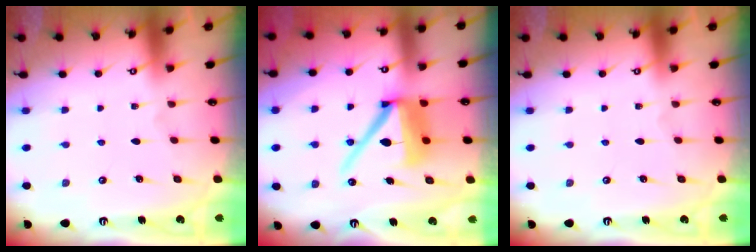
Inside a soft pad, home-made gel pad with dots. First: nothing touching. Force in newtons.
{"total": 14.3, "press": 14.2, "slide": 1.5}
{"total": 0.0}